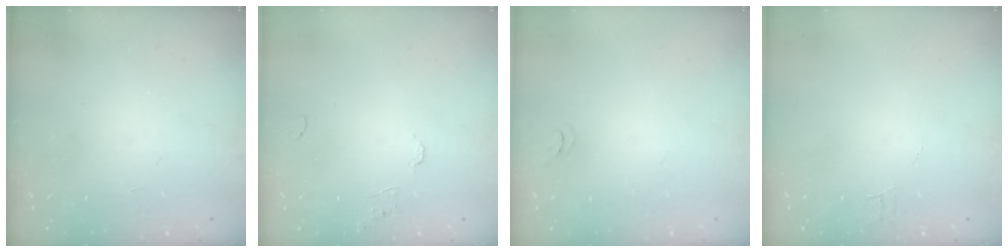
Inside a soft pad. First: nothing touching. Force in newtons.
{"total": 6.7, "press": 6.6, "slide": 0.6}
{"total": 3.2, "press": 3.2, "slide": 0.3}
{"total": 3.5, "press": 3.5, "slide": 0.2}